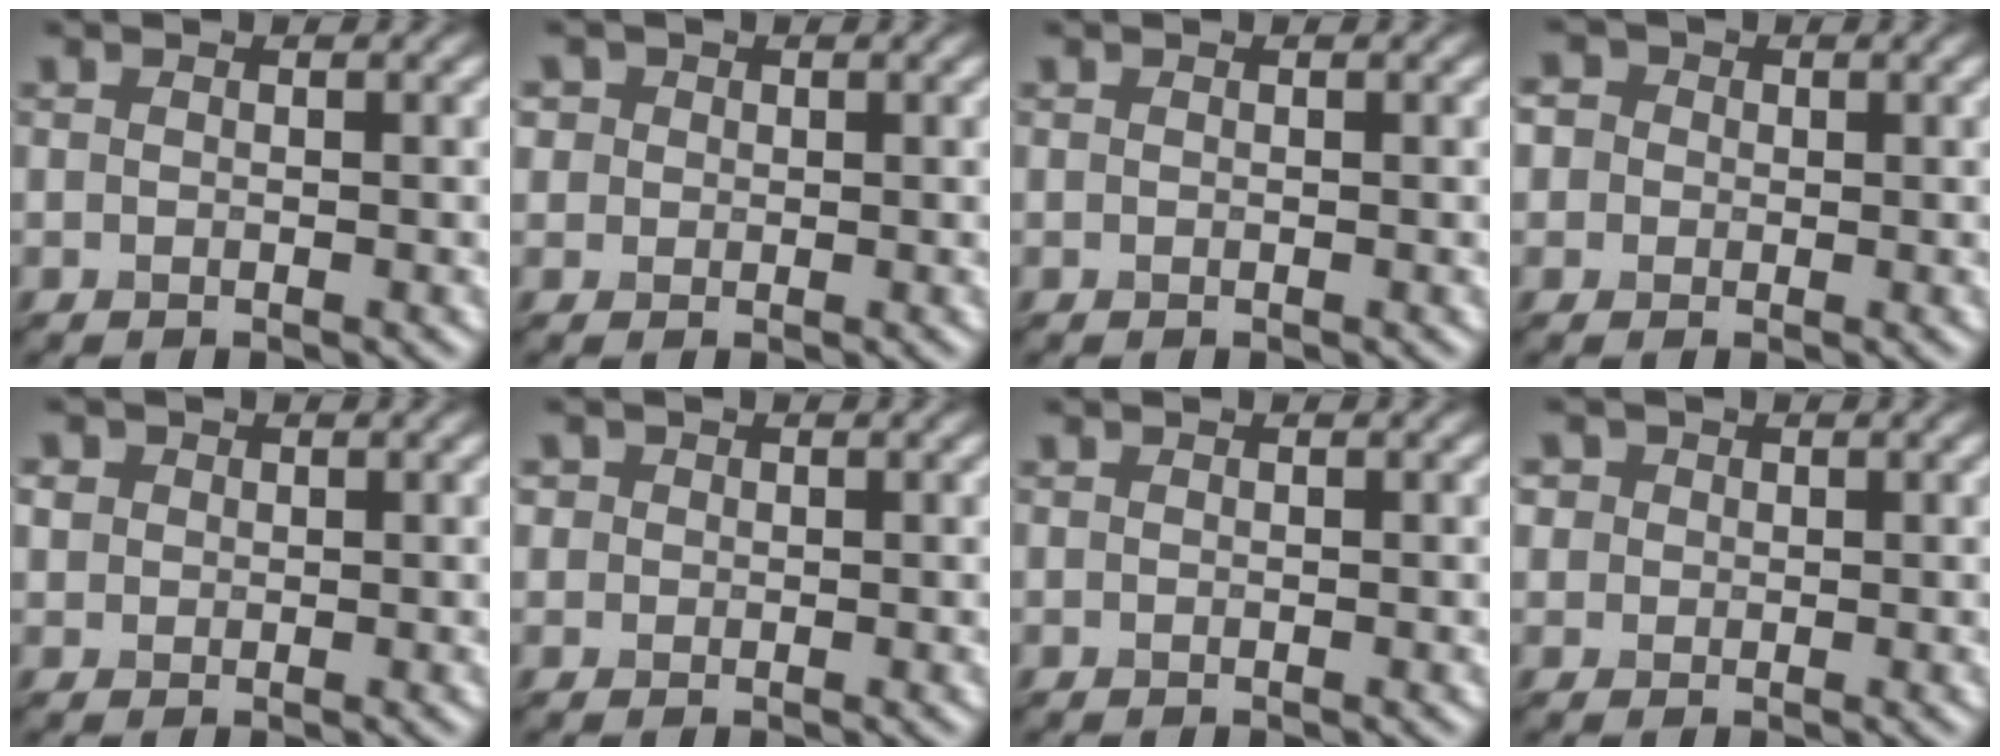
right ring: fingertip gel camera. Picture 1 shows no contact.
{"total": 0.8, "force": [0.5, 0.5, -0.5], "torque": [-0.005, 0.008, 0.011]}
{"total": 0.0}
{"total": 1.4, "force": [0.4, 1.3, 0.0], "torque": [-0.001, 0.016, -0.005]}
{"total": 0.8, "force": [0.2, 0.3, -0.7], "torque": [-0.004, 0.008, 0.020]}
{"total": 0.8, "force": [0.0, -0.1, -0.8], "torque": [0.002, 0.000, 0.013]}
{"total": 0.0}
{"total": 1.0, "force": [0.7, 0.7, -0.3], "torque": [-0.008, 0.009, 0.014]}